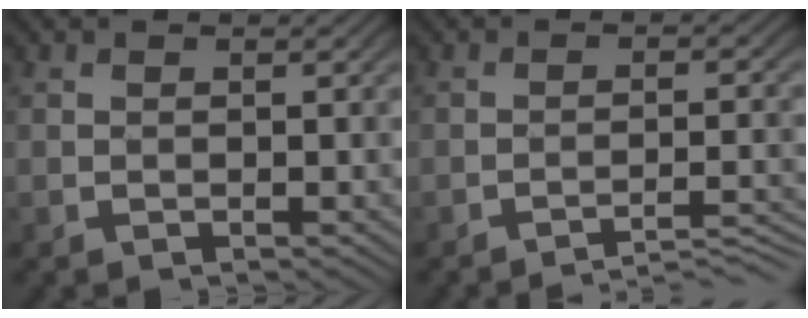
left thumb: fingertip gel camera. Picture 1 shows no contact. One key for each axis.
{"total": 4.3, "fx": -3.4, "fy": 0.5, "fz": 2.7, "tx": -0.043, "ty": 0.012, "tz": -0.056}